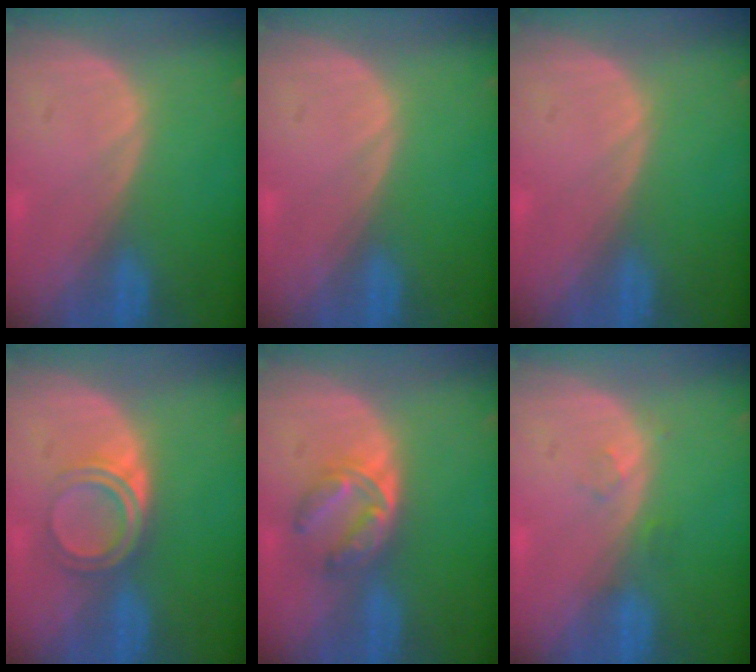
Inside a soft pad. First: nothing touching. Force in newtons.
{"total": 0.0}
{"total": 0.0}
{"total": 5.0, "press": 4.2, "slide": 2.6}
{"total": 5.4, "press": 5.2, "slide": 1.4}
{"total": 1.4, "press": 1.4, "slide": 0.1}